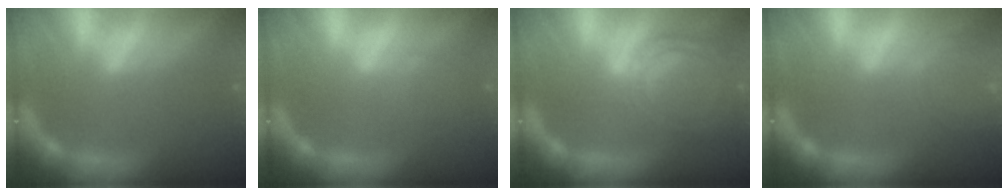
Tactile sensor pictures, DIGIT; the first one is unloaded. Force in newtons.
{"total": 2.0}
{"total": 9.1}
{"total": 6.9}